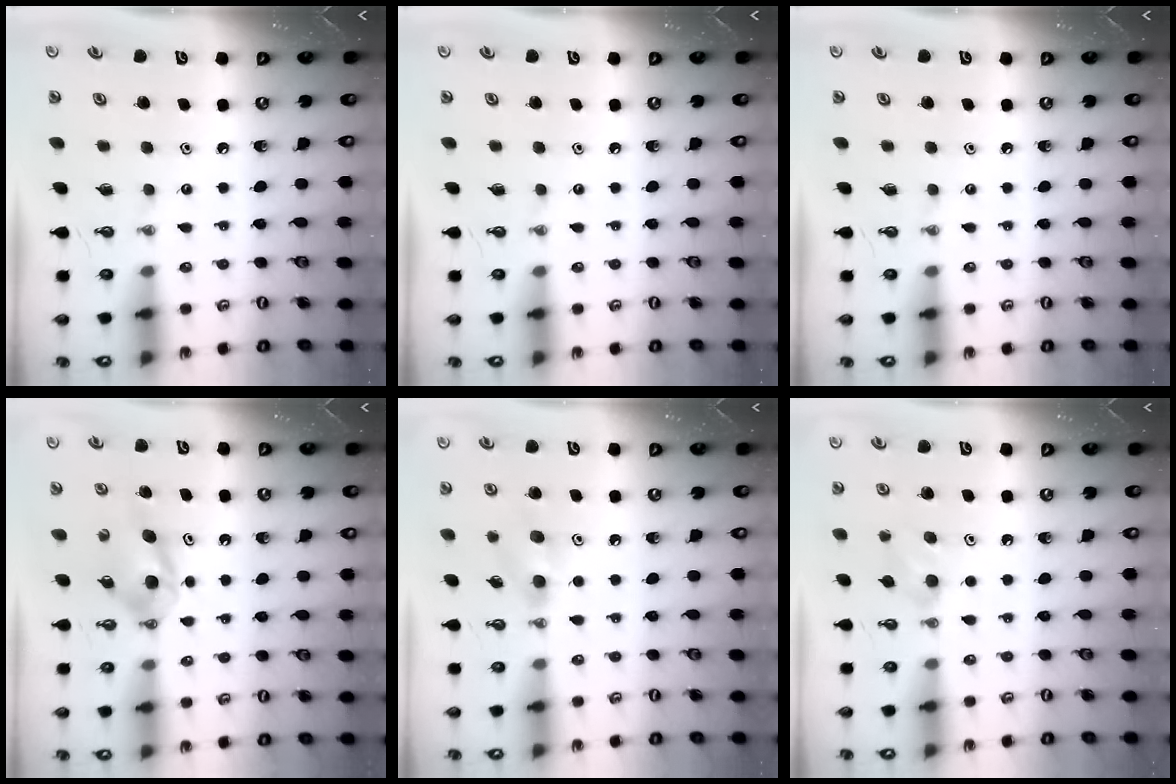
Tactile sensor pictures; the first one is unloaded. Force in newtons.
{"total": 0.0}
{"total": 0.0}
{"total": 4.9, "press": 4.9, "slide": 0.2}
{"total": 5.8, "press": 5.8, "slide": 0.3}
{"total": 6.8, "press": 6.7, "slide": 0.8}